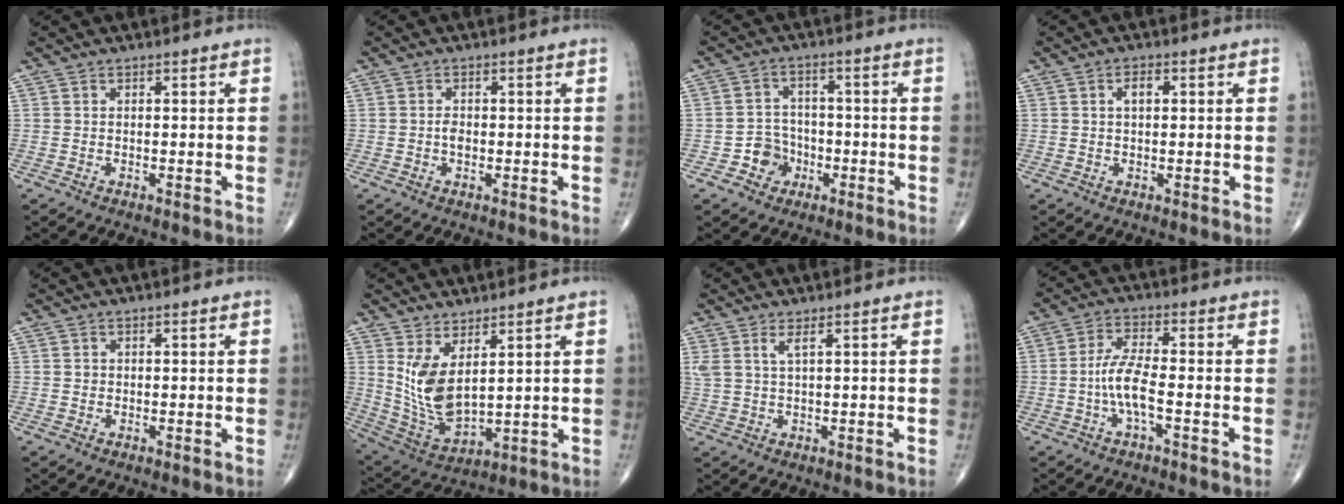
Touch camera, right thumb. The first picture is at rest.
{"total": 1.6, "force": [-0.2, 1.0, 1.2], "torque": [-0.019, 0.002, -0.005]}
{"total": 5.6, "force": [-2.4, 4.9, 1.3], "torque": [0.014, 0.020, -0.041]}
{"total": 2.4, "force": [0.6, 1.3, 2.0], "torque": [-0.033, 0.004, 0.010]}
{"total": 0.6, "force": [0.0, 0.6, 0.1], "torque": [0.002, 0.002, 0.001]}
{"total": 10.4, "force": [3.5, 4.6, 8.6], "torque": [-0.164, -0.036, 0.089]}
{"total": 2.7, "force": [1.4, 0.4, 2.2], "torque": [-0.056, -0.002, 0.036]}
{"total": 6.2, "force": [-1.8, 1.5, 5.7], "torque": [-0.129, 0.020, -0.038]}